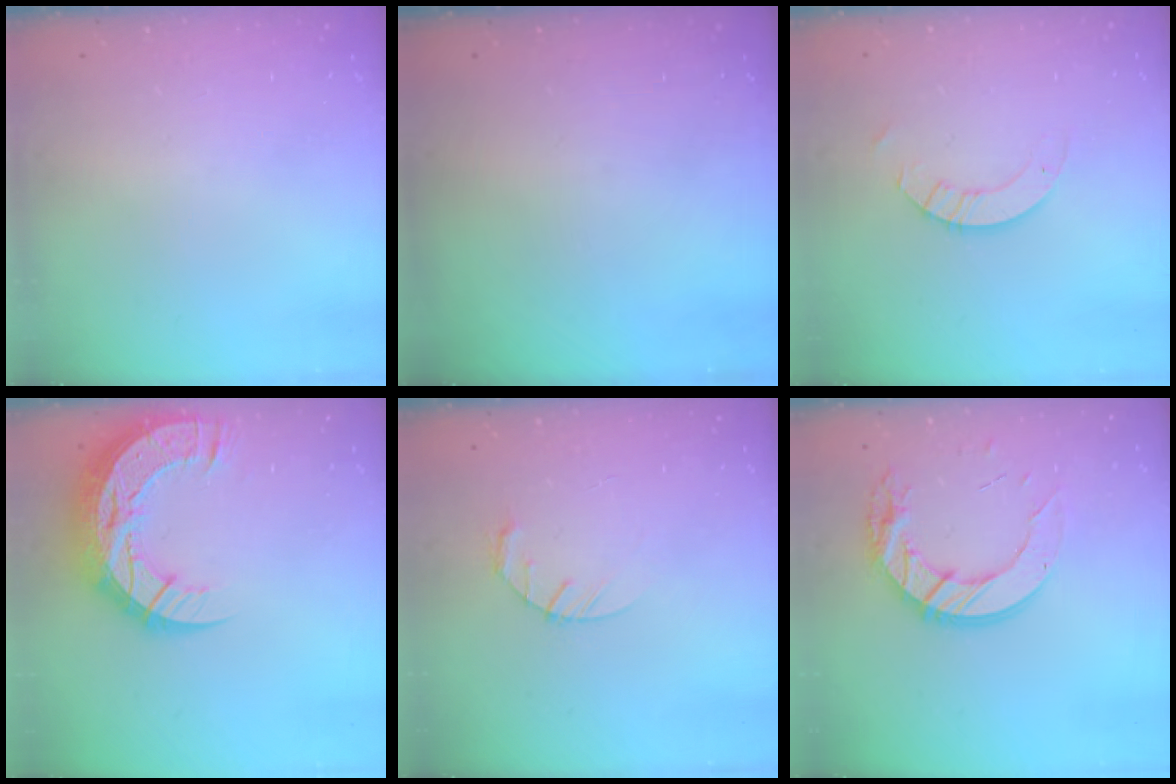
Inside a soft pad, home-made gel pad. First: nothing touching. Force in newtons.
{"total": 0.0}
{"total": 3.6, "press": 3.6, "slide": 0.4}
{"total": 19.2, "press": 19.1, "slide": 1.4}
{"total": 3.0, "press": 3.0, "slide": 0.5}
{"total": 14.7, "press": 14.6, "slide": 1.3}